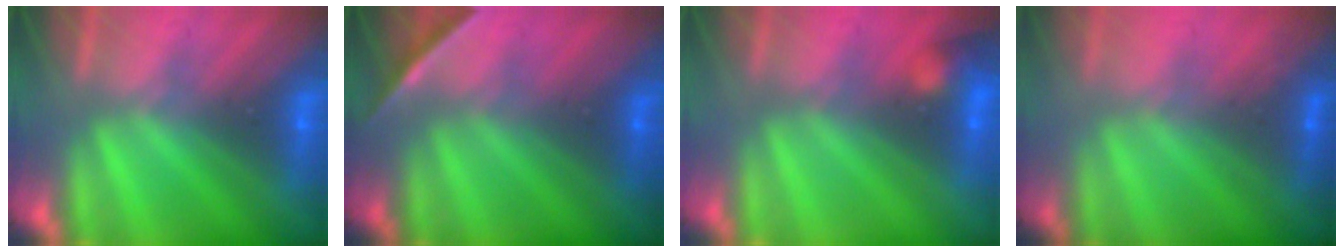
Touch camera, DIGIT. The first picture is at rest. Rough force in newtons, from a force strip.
{"total": 1.6}
{"total": 3.2}
{"total": 1.8}